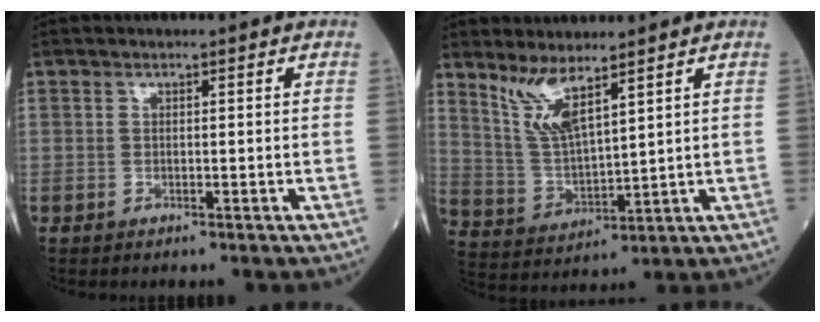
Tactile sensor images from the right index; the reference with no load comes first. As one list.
[{"total": 7.1, "force": [5.1, 1.0, 4.8], "torque": [-0.108, -0.014, 0.114]}]